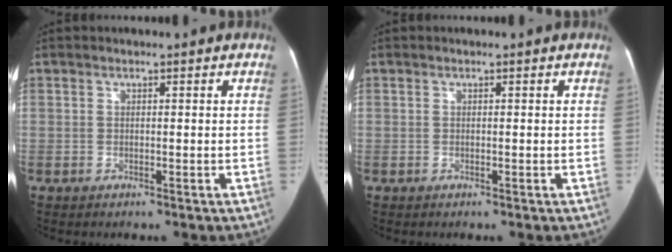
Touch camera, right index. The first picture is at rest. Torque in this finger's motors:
{"motor_torque": [-0.03, -0.02, 0.03, -0.01]}